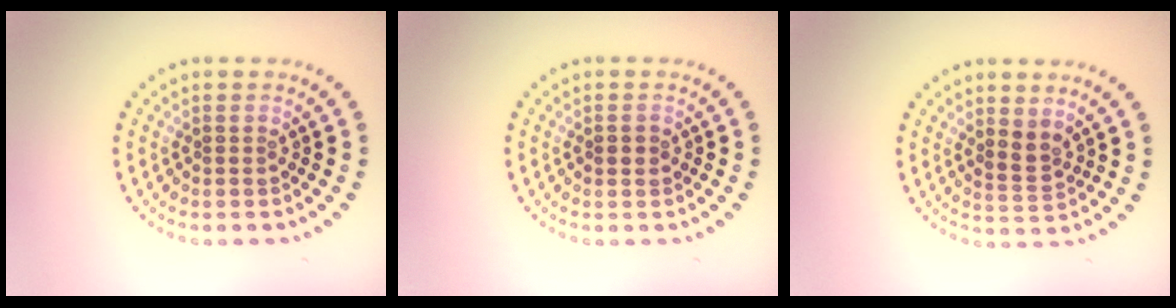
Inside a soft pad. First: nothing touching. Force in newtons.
{"total": 1.2, "press": 1.1, "slide": 0.1}
{"total": 2.1, "press": 1.7, "slide": 1.2}